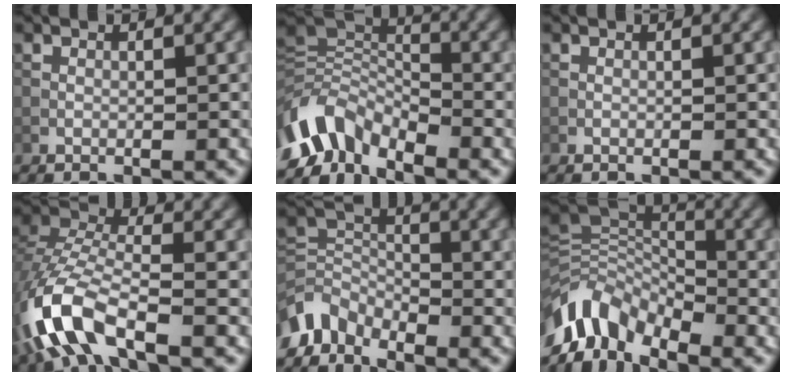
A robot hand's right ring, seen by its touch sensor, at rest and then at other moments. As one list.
[{"total": 6.8, "force": [-4.5, 3.7, 3.5], "torque": [-0.057, 0.000, -0.099]}, {"total": 0.0}, {"total": 9.3, "force": [-4.7, 4.1, 6.9], "torque": [-0.167, -0.001, -0.106]}, {"total": 4.6, "force": [-3.8, 2.2, 1.4], "torque": [-0.027, -0.001, -0.088]}, {"total": 7.9, "force": [-5.0, 4.4, 4.3], "torque": [-0.079, 0.000, -0.109]}]